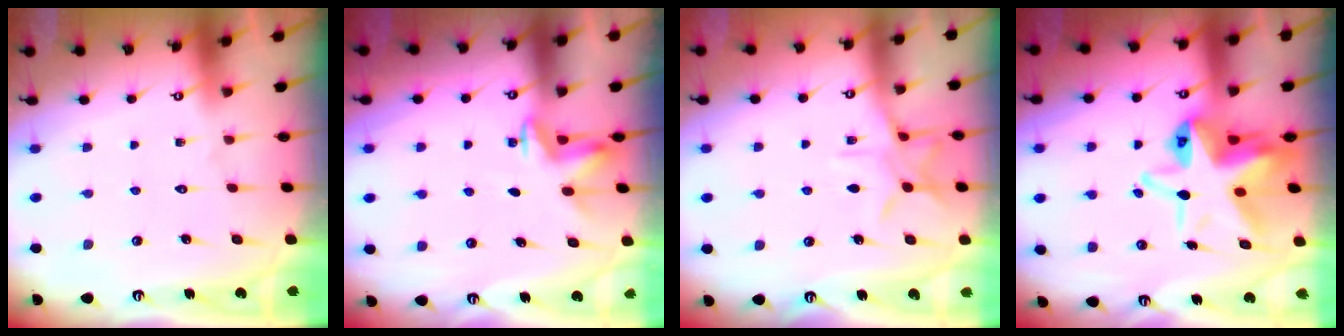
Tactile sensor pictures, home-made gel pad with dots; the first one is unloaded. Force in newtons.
{"total": 3.7, "press": 3.6, "slide": 0.9}
{"total": 8.3, "press": 8.2, "slide": 0.6}
{"total": 11.1, "press": 11.0, "slide": 0.9}